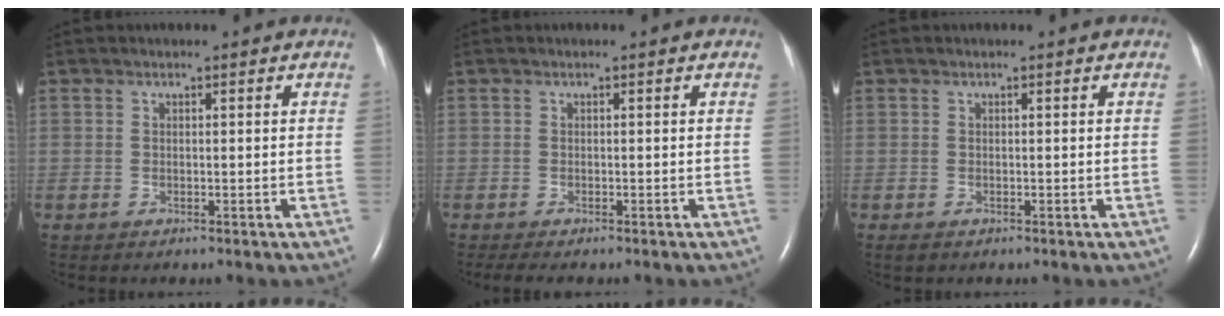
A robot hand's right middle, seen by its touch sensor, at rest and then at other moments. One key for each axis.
{"total": 3.1, "fx": -2.5, "fy": 0.8, "fz": 1.7, "tx": -0.026, "ty": -0.010, "tz": -0.032}
{"total": 1.0, "fx": -0.6, "fy": 0.6, "fz": 0.5, "tx": -0.013, "ty": -0.002, "tz": -0.005}